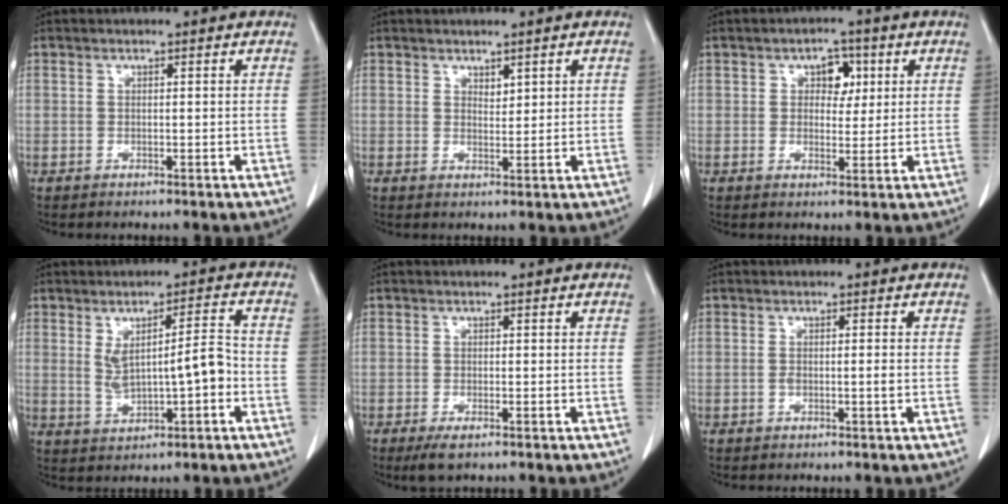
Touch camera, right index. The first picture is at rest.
{"total": 1.5, "force": [1.0, 0.7, 0.9], "torque": [-0.012, -0.005, 0.021]}
{"total": 4.0, "force": [1.3, 2.7, 2.8], "torque": [-0.036, 0.010, 0.019]}
{"total": 6.9, "force": [-0.4, 1.7, 6.7], "torque": [-0.116, 0.013, 0.004]}
{"total": 2.5, "force": [-1.6, 0.7, 1.8], "torque": [-0.038, -0.006, -0.025]}
{"total": 1.6, "force": [-0.3, 0.2, 1.6], "torque": [-0.032, 0.000, -0.004]}